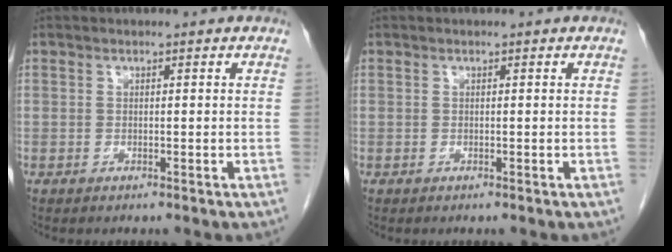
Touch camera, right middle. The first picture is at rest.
{"total": 0.0}